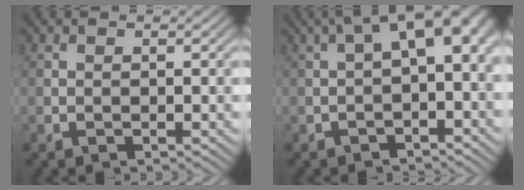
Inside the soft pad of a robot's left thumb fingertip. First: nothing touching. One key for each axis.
{"total": 8.0, "fx": 0.3, "fy": 3.5, "fz": 7.2, "tx": -0.101, "ty": 0.021, "tz": -0.004}